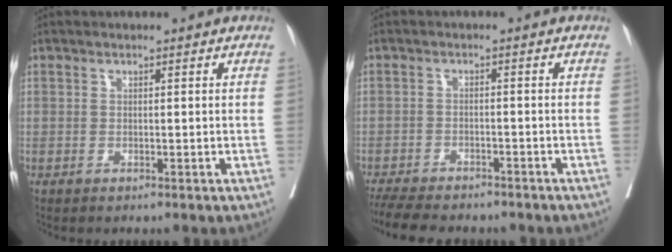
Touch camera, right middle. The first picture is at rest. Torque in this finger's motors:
{"motor_torque": [1.07, -1.07, 0.16, 0.10]}